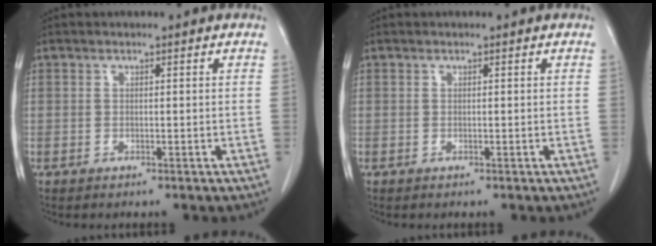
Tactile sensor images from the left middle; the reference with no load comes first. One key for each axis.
{"total": 0.0}